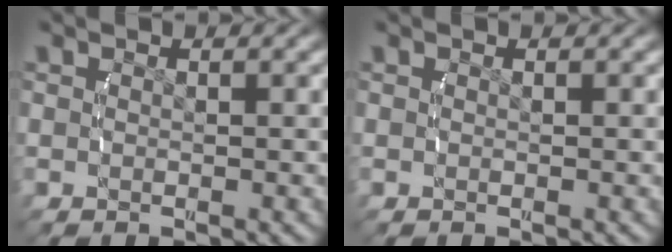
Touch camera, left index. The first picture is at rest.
{"total": 0.0}